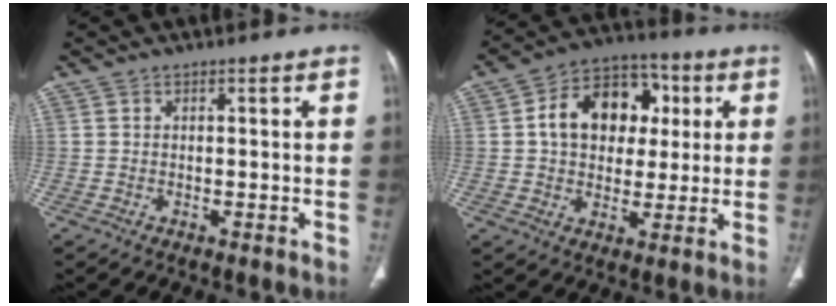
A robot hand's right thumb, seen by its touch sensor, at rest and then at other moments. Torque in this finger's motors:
{"motor_torque": [1.44, 2.44, 1.50, -0.15, 0.10]}